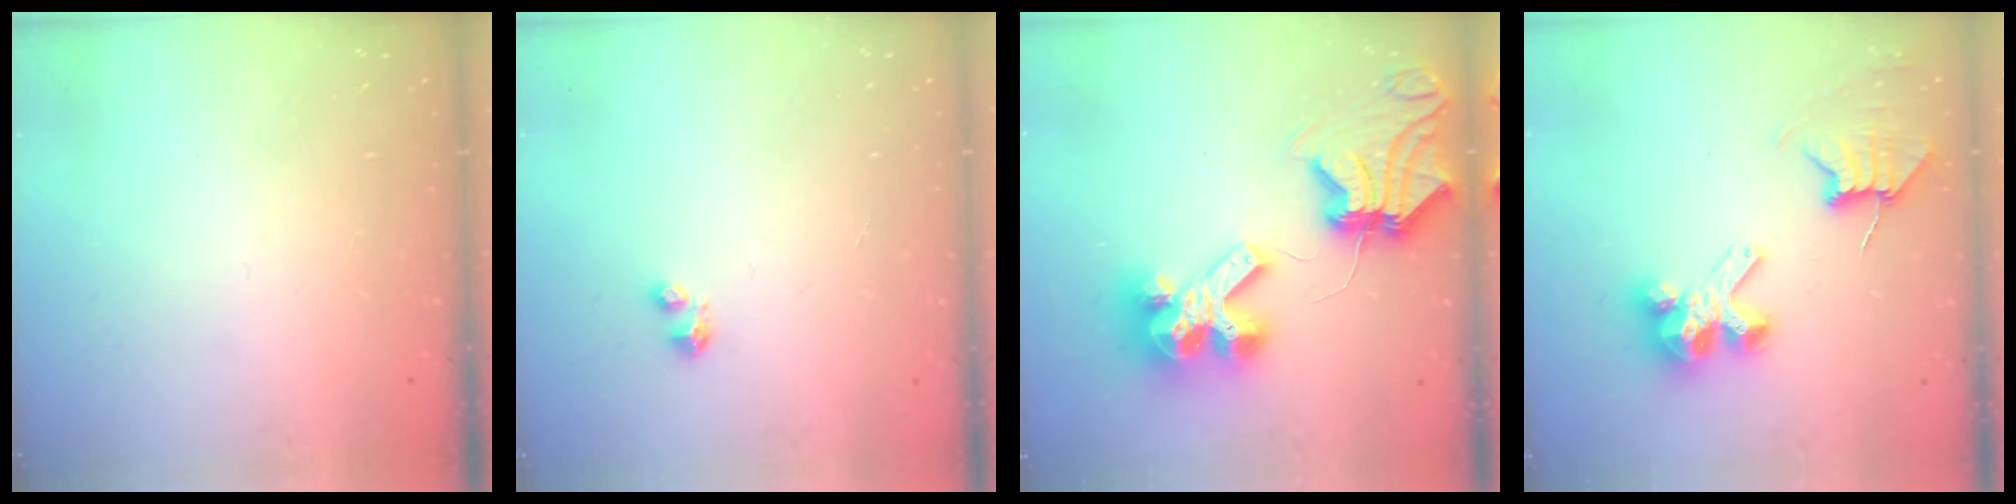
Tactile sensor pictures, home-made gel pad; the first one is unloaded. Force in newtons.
{"total": 2.8, "press": 2.8, "slide": 0.4}
{"total": 15.4, "press": 15.3, "slide": 2.1}
{"total": 7.8, "press": 7.7, "slide": 1.0}